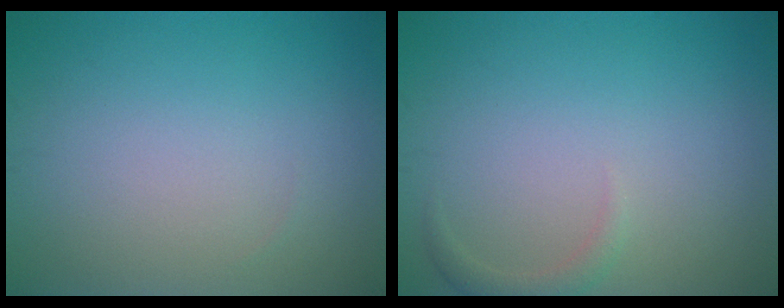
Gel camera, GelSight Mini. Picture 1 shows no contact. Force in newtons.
{"total": 1.3, "press": 1.2, "slide": 0.2}